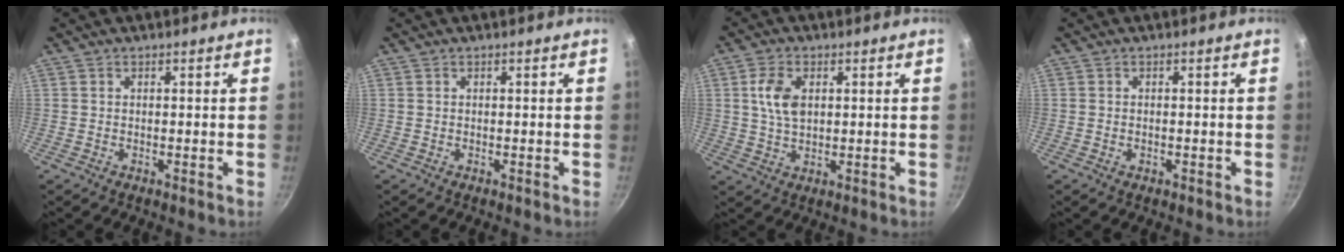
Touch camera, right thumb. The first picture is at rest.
{"total": 0.0}
{"total": 6.5, "force": [1.5, 4.0, 4.9], "torque": [-0.087, -0.002, 0.029]}
{"total": 0.6, "force": [-0.2, 0.3, 0.4], "torque": [-0.006, 0.002, -0.004]}